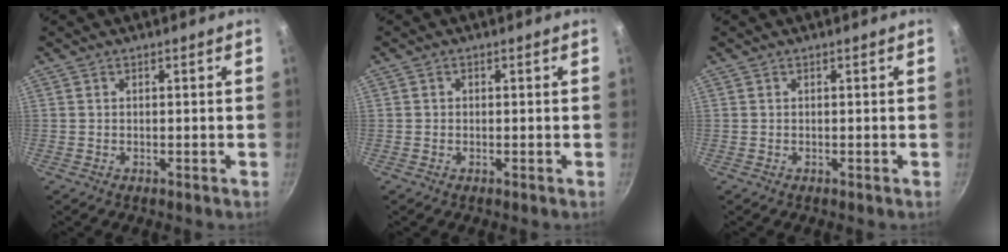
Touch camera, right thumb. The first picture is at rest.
{"total": 0.7, "force": [-0.1, 0.6, 0.2], "torque": [-0.002, 0.003, -0.002]}
{"total": 0.0}